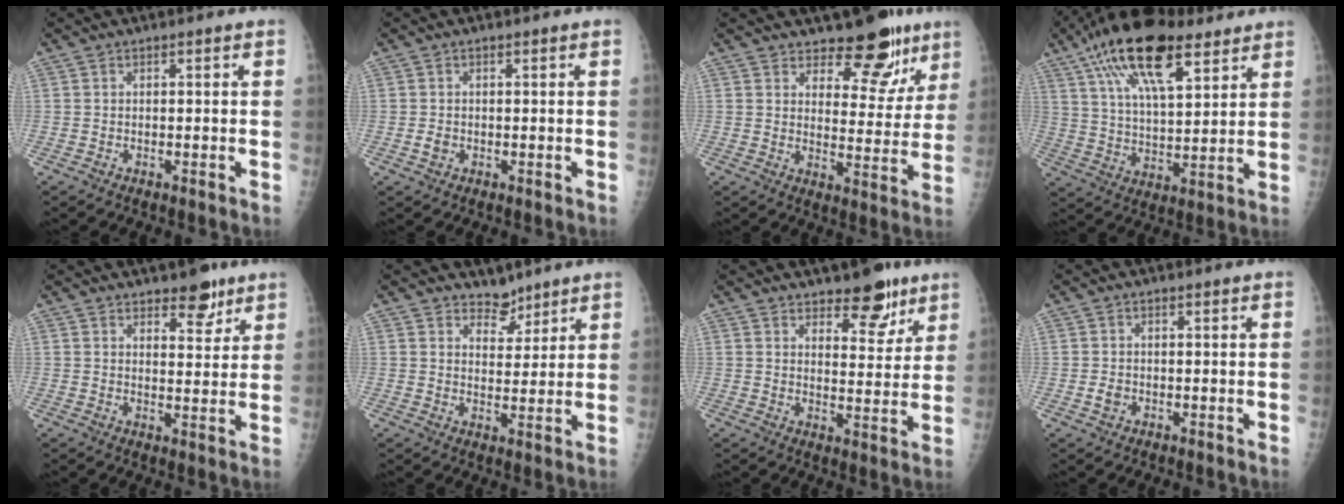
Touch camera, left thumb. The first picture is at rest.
{"total": 1.5, "force": [-0.3, 1.2, 0.8], "torque": [-0.011, 0.001, -0.003]}
{"total": 11.2, "force": [8.2, 5.4, 5.3], "torque": [-0.024, -0.058, 0.115]}
{"total": 19.9, "force": [11.4, 8.0, 14.2], "torque": [-0.236, -0.025, 0.198]}
{"total": 5.9, "force": [4.2, 2.7, 3.2], "torque": [-0.016, -0.027, 0.060]}
{"total": 4.3, "force": [3.6, 2.2, 0.5], "torque": [0.017, -0.030, 0.059]}
{"total": 8.8, "force": [6.2, 4.1, 4.8], "torque": [-0.031, -0.039, 0.089]}
{"total": 1.7, "force": [-0.3, 1.4, 0.9], "torque": [-0.012, 0.002, -0.004]}